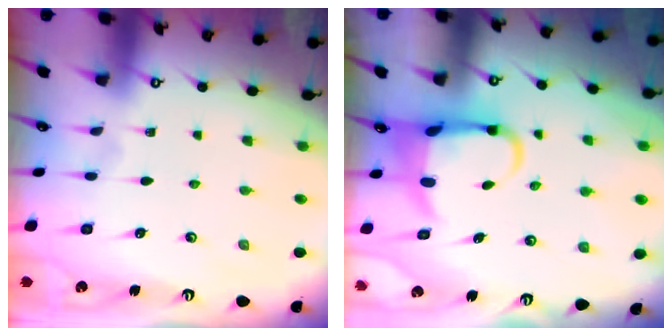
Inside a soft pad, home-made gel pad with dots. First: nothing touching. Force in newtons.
{"total": 7.3, "press": 7.2, "slide": 1.3}